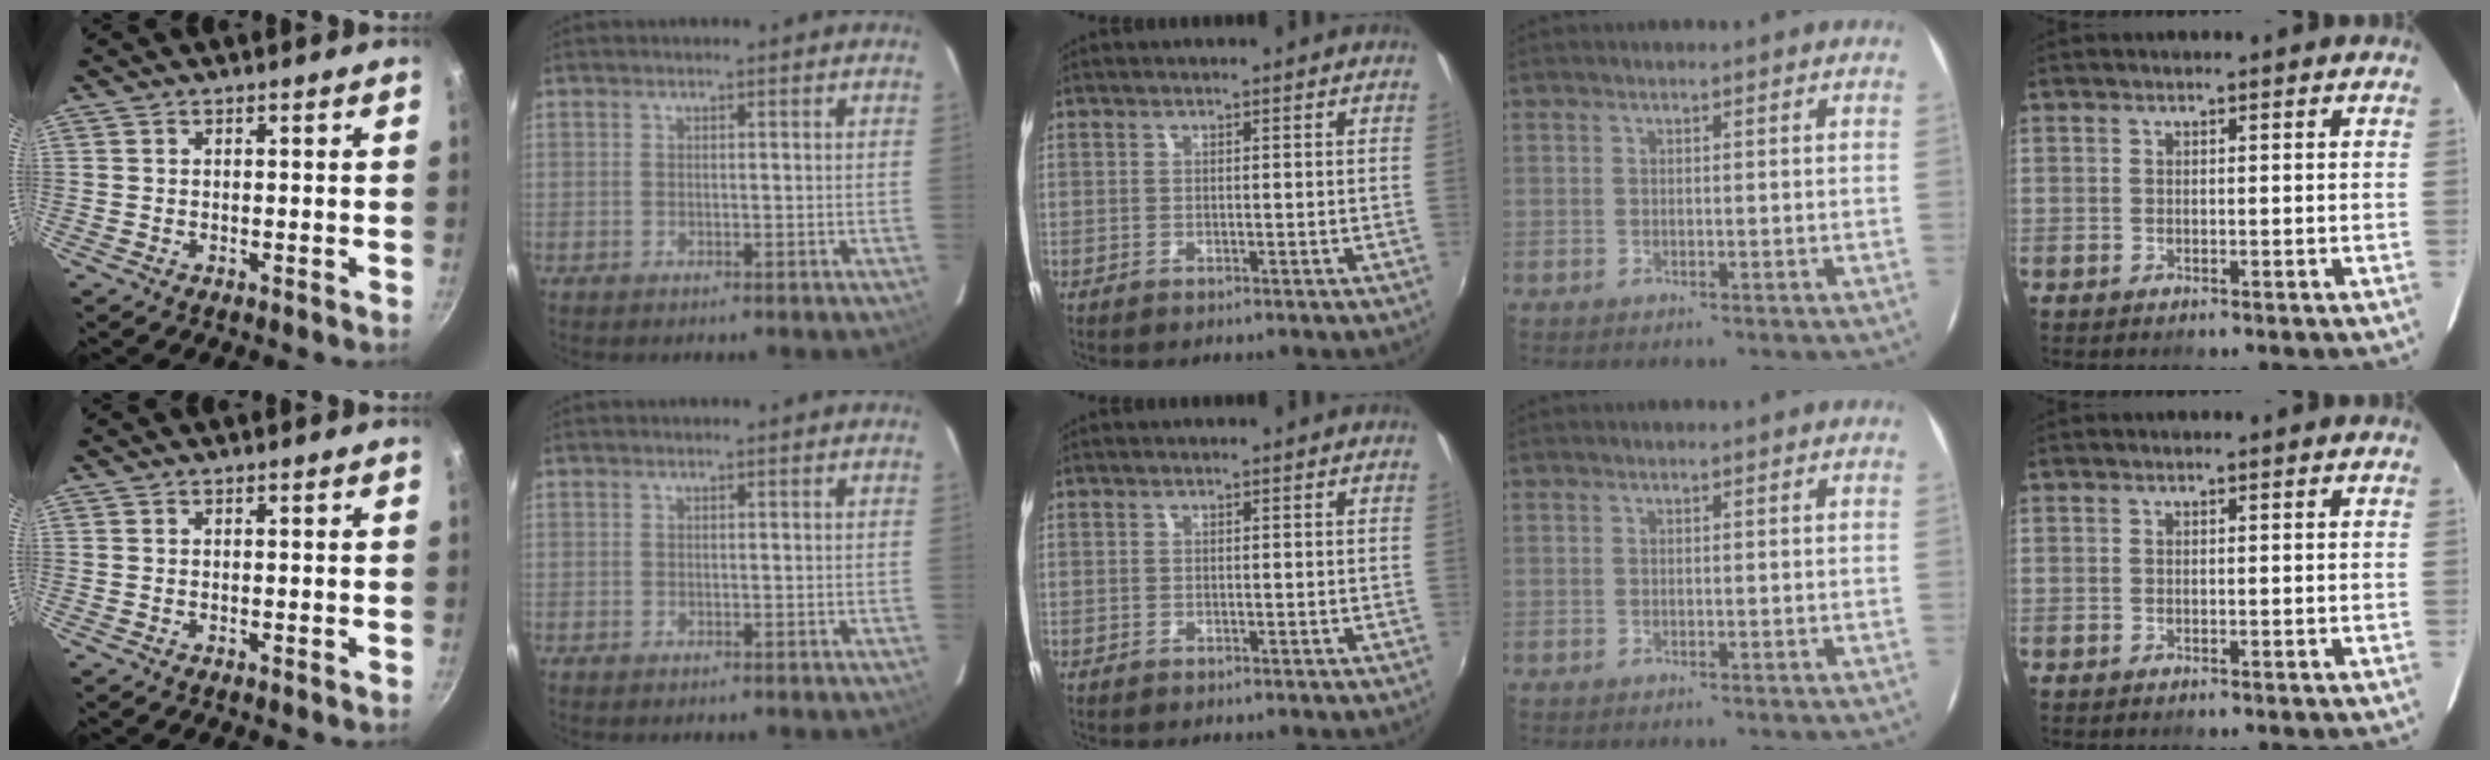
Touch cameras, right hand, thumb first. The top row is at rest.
{"middle": {"total": 0.5, "force": [-0.4, 0.3, 0.0], "torque": [-0.002, 0.001, -0.007]}}